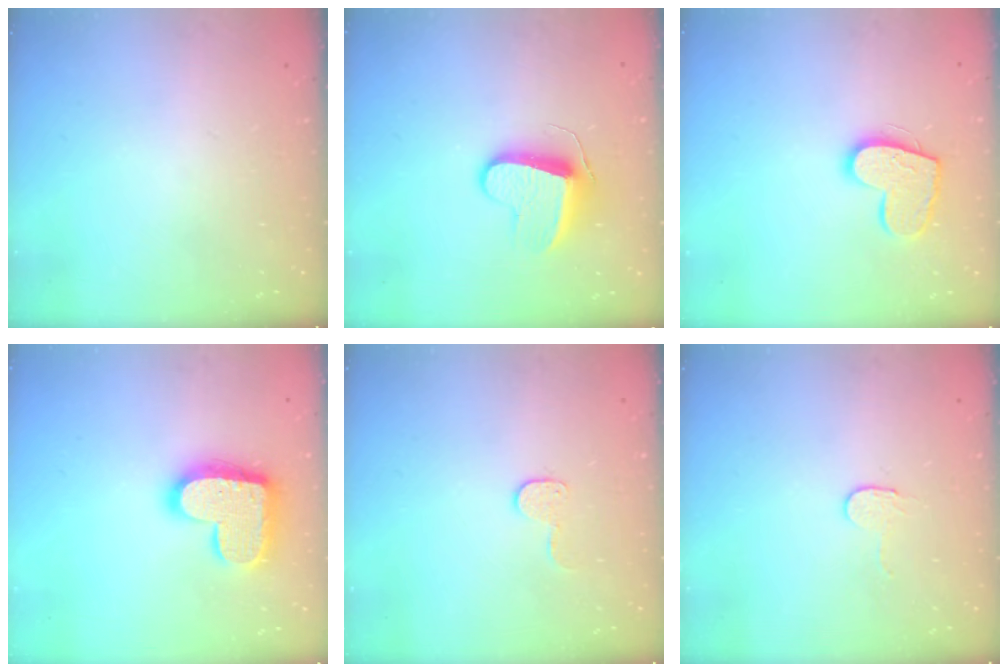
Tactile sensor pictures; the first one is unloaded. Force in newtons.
{"total": 9.2, "press": 9.2, "slide": 0.2}
{"total": 13.3, "press": 13.3, "slide": 0.9}
{"total": 20.1, "press": 20.1, "slide": 1.3}
{"total": 6.4, "press": 6.4, "slide": 0.4}
{"total": 2.7, "press": 2.7, "slide": 0.2}